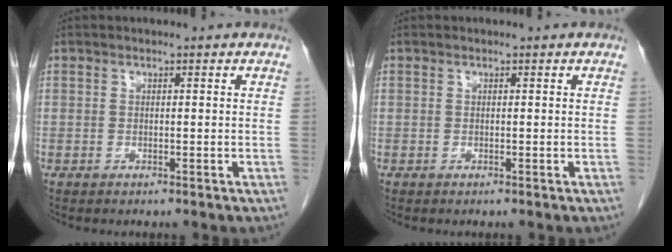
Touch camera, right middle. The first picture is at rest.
{"total": 0.0}